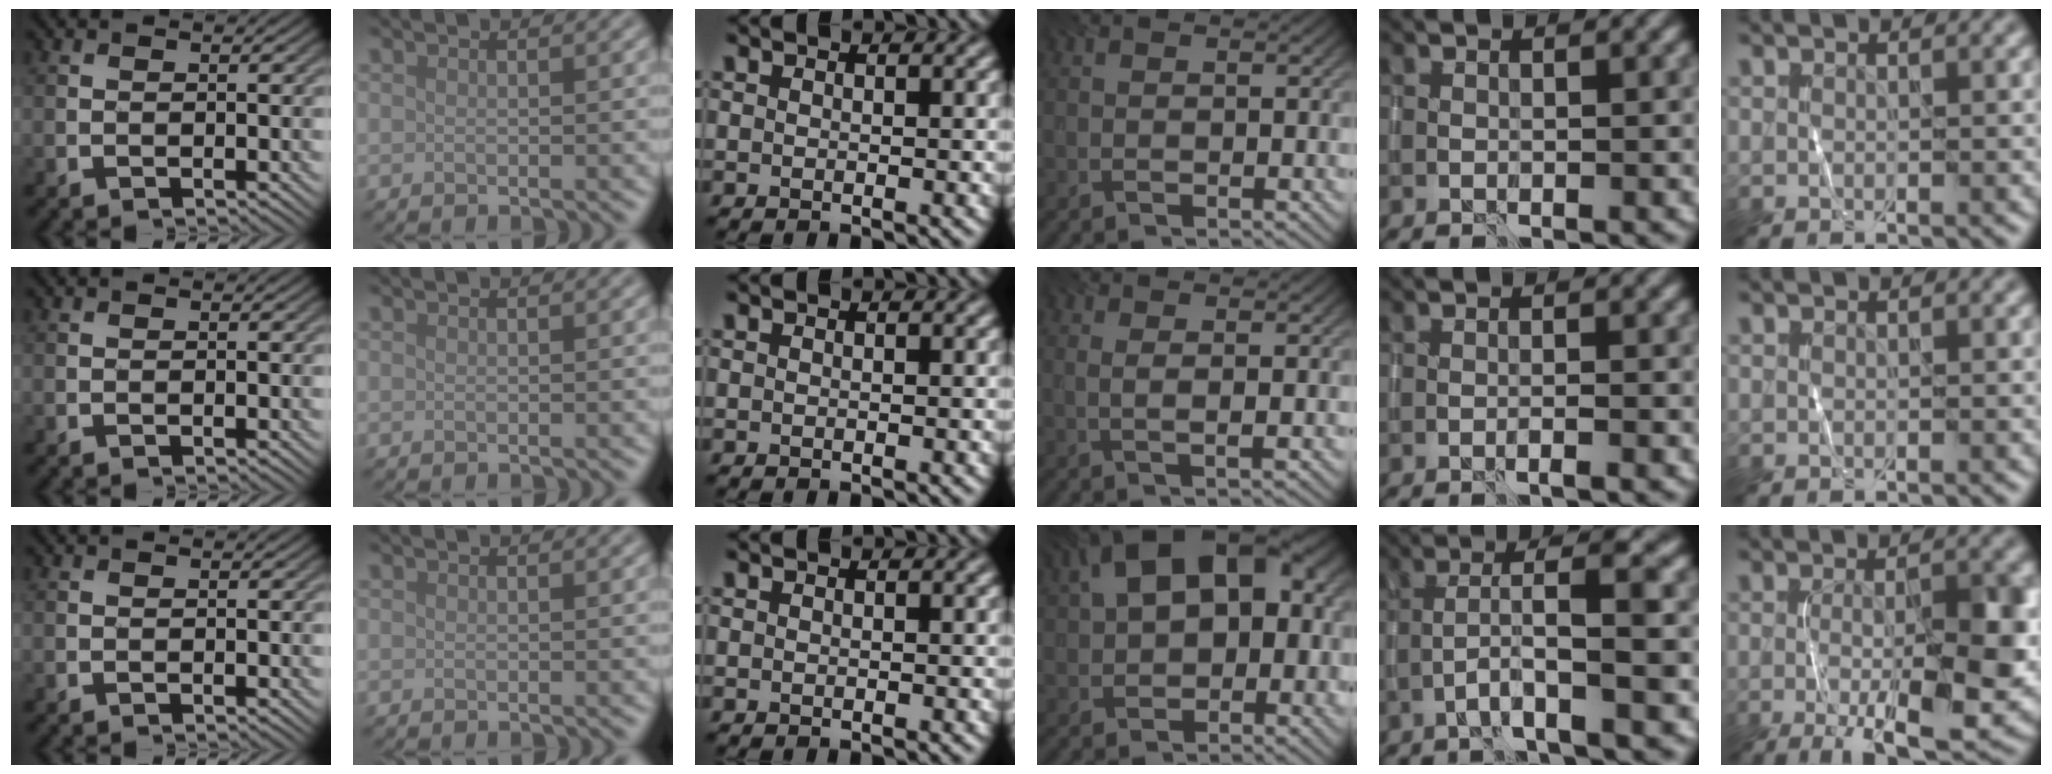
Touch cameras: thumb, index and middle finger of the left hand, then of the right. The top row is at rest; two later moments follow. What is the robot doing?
{"motion": "wrap", "object": "sponge"}